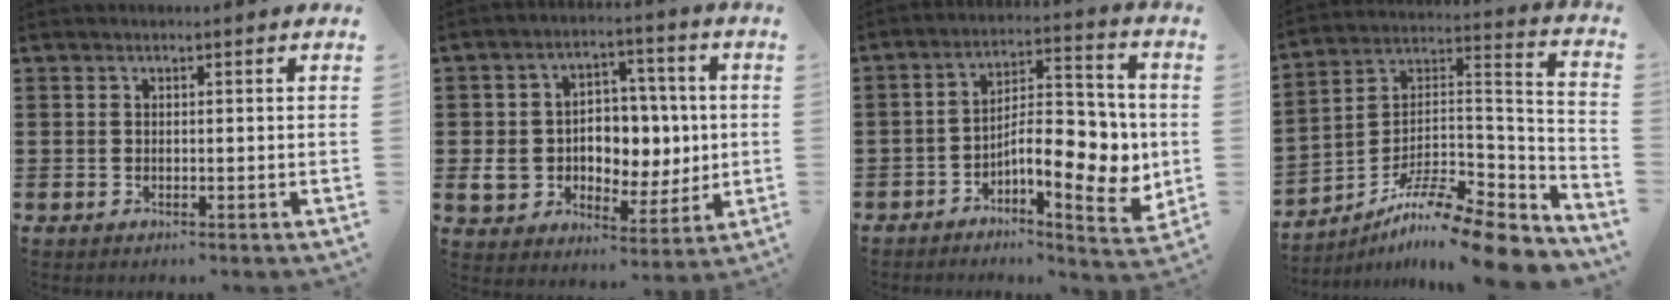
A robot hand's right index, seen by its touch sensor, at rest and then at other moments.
{"total": 8.5, "force": [0.3, 7.4, 4.2], "torque": [-0.091, 0.014, 0.011]}
{"total": 10.5, "force": [-1.7, 4.5, 9.4], "torque": [-0.123, -0.014, -0.032]}
{"total": 12.3, "force": [-10.1, 1.6, 6.7], "torque": [-0.113, 0.013, -0.197]}